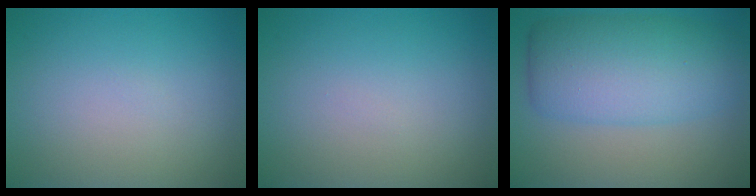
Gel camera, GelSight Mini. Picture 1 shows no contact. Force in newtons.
{"total": 0.0}
{"total": 7.9, "press": 7.9, "slide": 0.1}